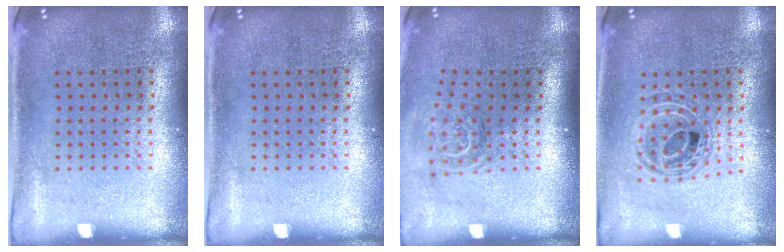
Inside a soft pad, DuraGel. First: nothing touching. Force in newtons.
{"total": 0.0}
{"total": 1.6, "press": 1.1, "slide": 1.1}
{"total": 0.9, "press": 0.9, "slide": 0.2}